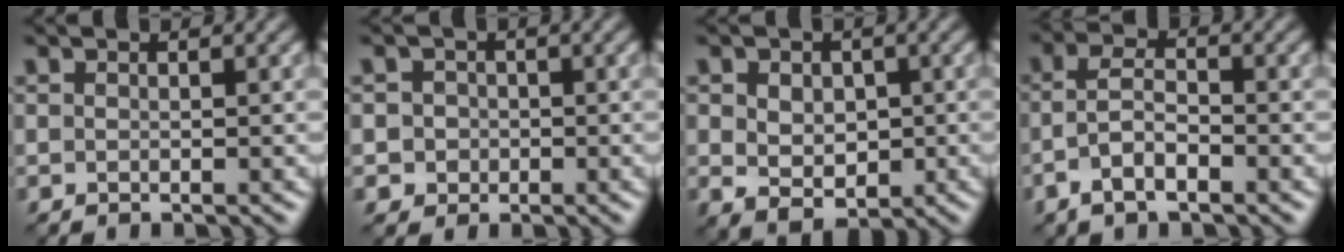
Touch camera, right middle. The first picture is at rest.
{"total": 3.1, "force": [-0.4, 3.1, 0.6], "torque": [0.019, 0.023, -0.031]}
{"total": 4.5, "force": [-0.2, 3.5, 2.8], "torque": [-0.041, -0.002, 0.002]}
{"total": 3.4, "force": [-1.8, 1.3, 2.5], "torque": [-0.053, 0.009, -0.040]}